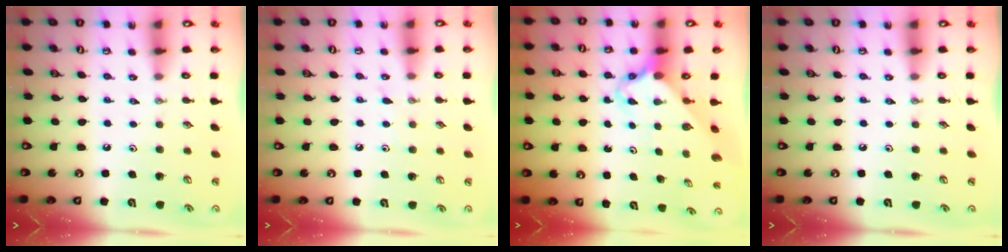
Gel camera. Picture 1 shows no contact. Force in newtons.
{"total": 5.8, "press": 5.8, "slide": 0.6}
{"total": 2.8, "press": 2.8, "slide": 0.2}
{"total": 0.0}